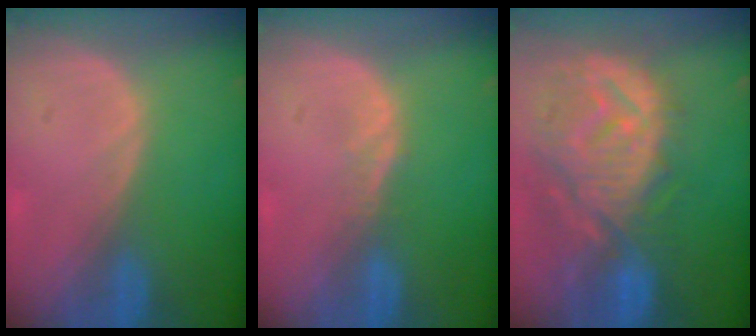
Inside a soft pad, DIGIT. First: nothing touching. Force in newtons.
{"total": 1.1, "press": 1.1, "slide": 0.1}
{"total": 12.4, "press": 11.0, "slide": 5.7}